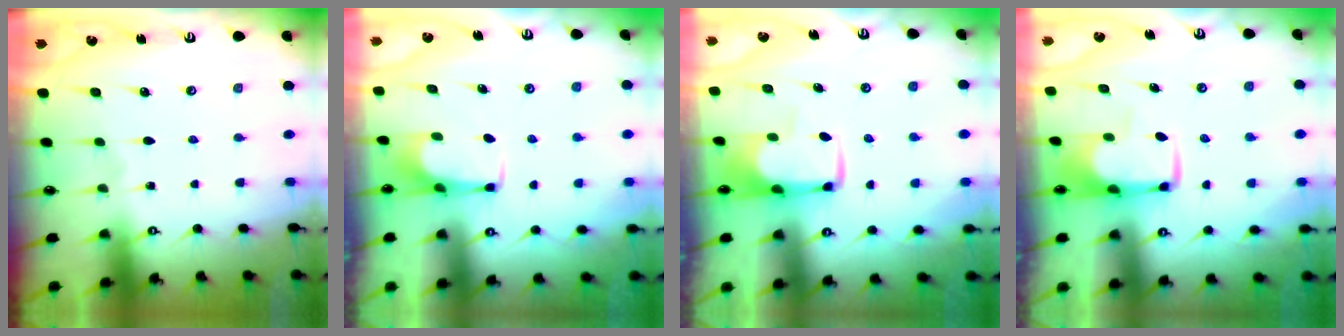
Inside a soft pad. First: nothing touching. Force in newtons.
{"total": 1.0, "press": 0.9, "slide": 0.3}
{"total": 1.8, "press": 1.7, "slide": 0.5}
{"total": 1.9, "press": 1.9, "slide": 0.5}